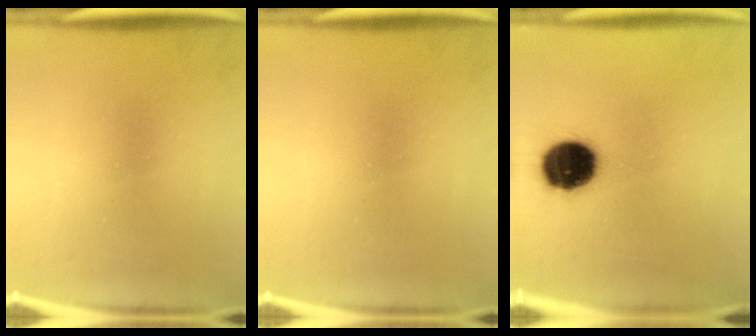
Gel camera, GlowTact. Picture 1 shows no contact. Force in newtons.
{"total": 0.0}
{"total": 14.8}